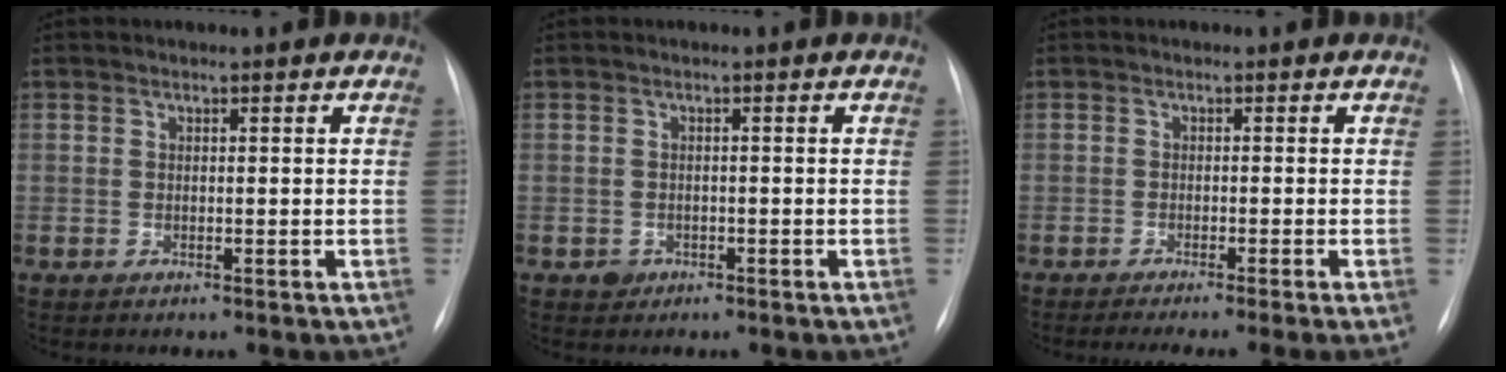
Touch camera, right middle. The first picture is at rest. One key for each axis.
{"total": 1.5, "fx": -0.8, "fy": 1.2, "fz": 0.1, "tx": 0.002, "ty": 0.005, "tz": -0.012}
{"total": 8.0, "fx": -6.5, "fy": -1.4, "fz": 4.5, "tx": -0.039, "ty": -0.018, "tz": -0.093}